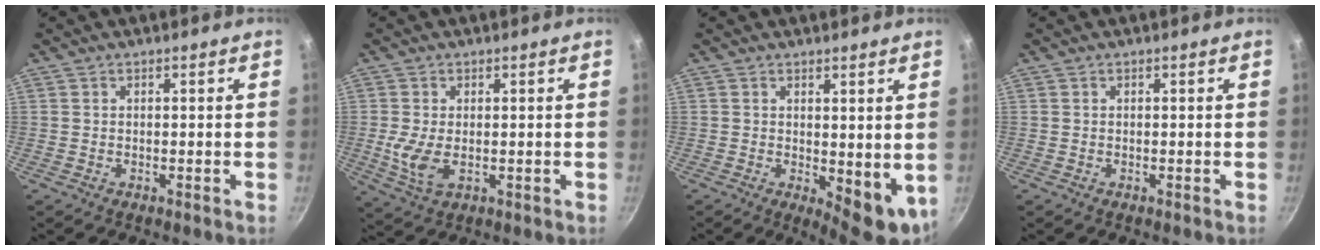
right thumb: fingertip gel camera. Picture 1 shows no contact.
{"total": 5.9, "force": [-0.2, 3.3, 4.9], "torque": [-0.100, -0.011, 0.002]}
{"total": 7.7, "force": [0.8, 3.5, 6.8], "torque": [-0.075, -0.012, 0.021]}
{"total": 0.0}